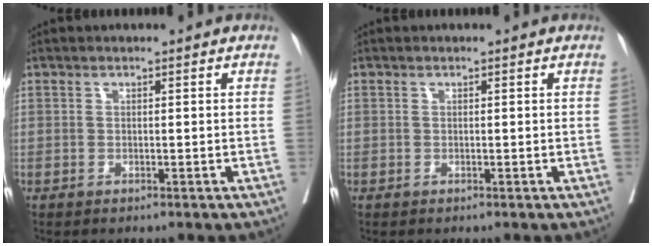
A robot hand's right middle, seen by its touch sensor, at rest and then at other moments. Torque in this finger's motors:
{"motor_torque": [0.19, -0.19, 0.01, -0.10]}